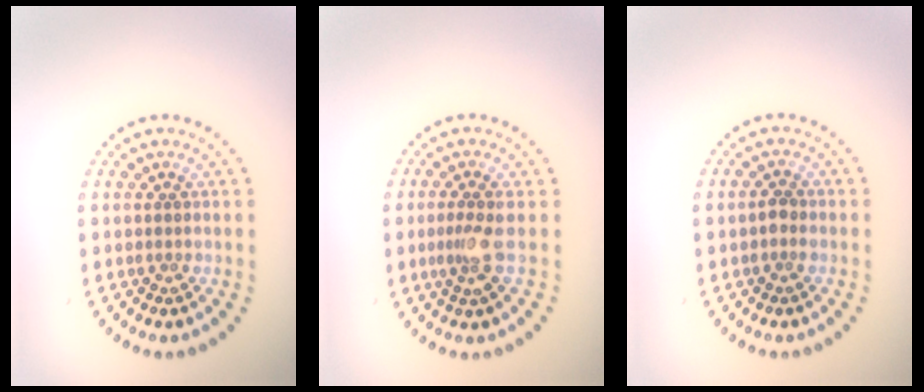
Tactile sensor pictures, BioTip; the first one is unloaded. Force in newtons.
{"total": 2.1, "press": 1.6, "slide": 1.3}
{"total": 0.9, "press": 0.8, "slide": 0.2}